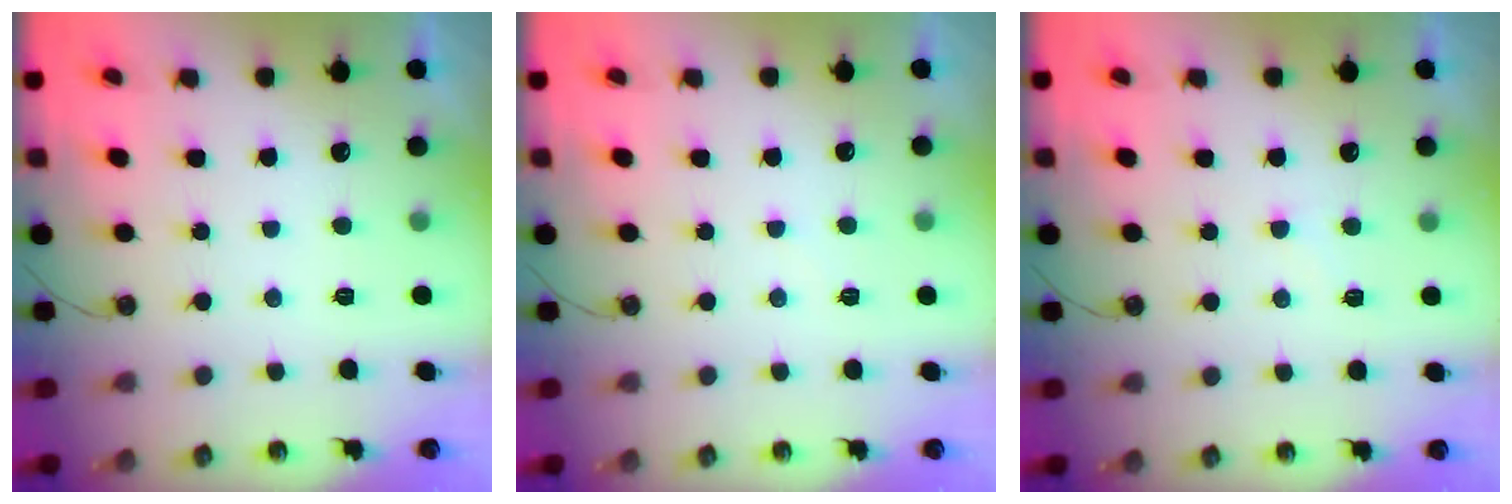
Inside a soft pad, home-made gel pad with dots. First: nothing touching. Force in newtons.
{"total": 4.6, "press": 4.6, "slide": 0.6}
{"total": 4.7, "press": 4.6, "slide": 0.5}